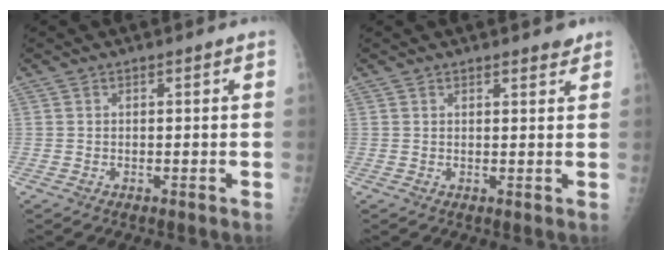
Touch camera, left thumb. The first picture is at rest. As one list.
[{"total": 2.5, "force": [2.2, 0.7, 1.0], "torque": [-0.001, -0.010, 0.027]}]